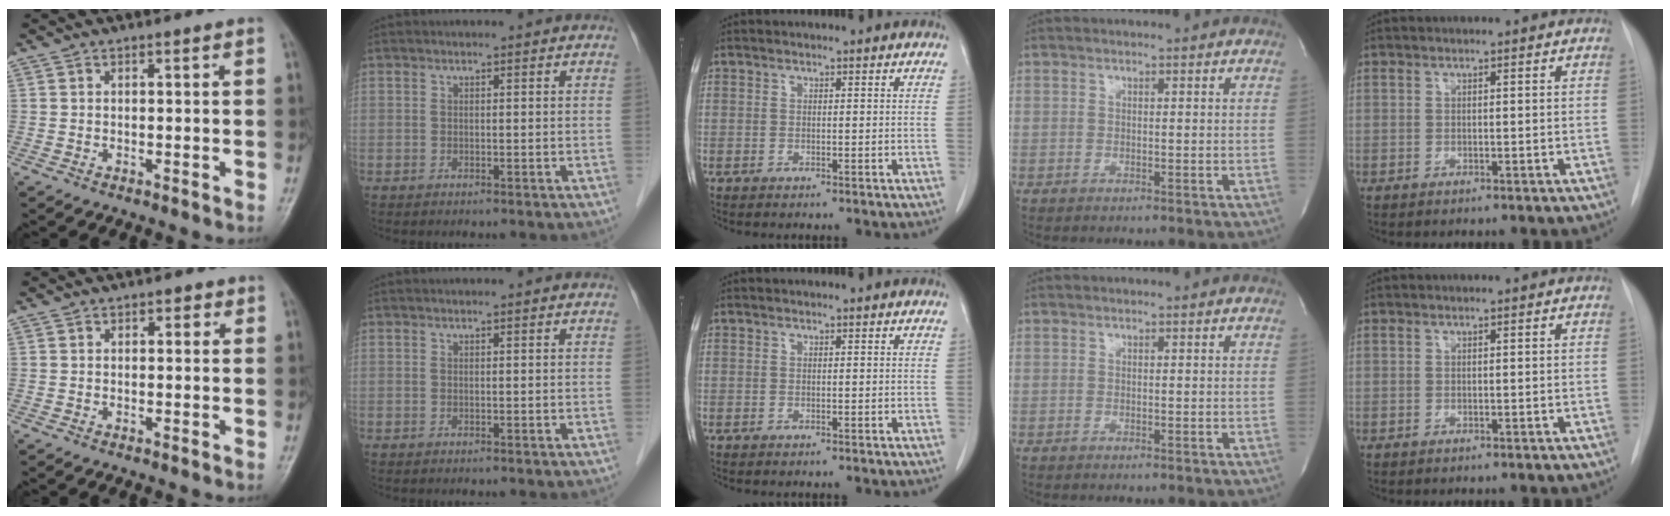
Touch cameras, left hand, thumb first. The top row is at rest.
{"thumb": {"total": 1.5, "force": [0.7, 1.1, 0.8], "torque": [0.003, 0.000, 0.004]}}